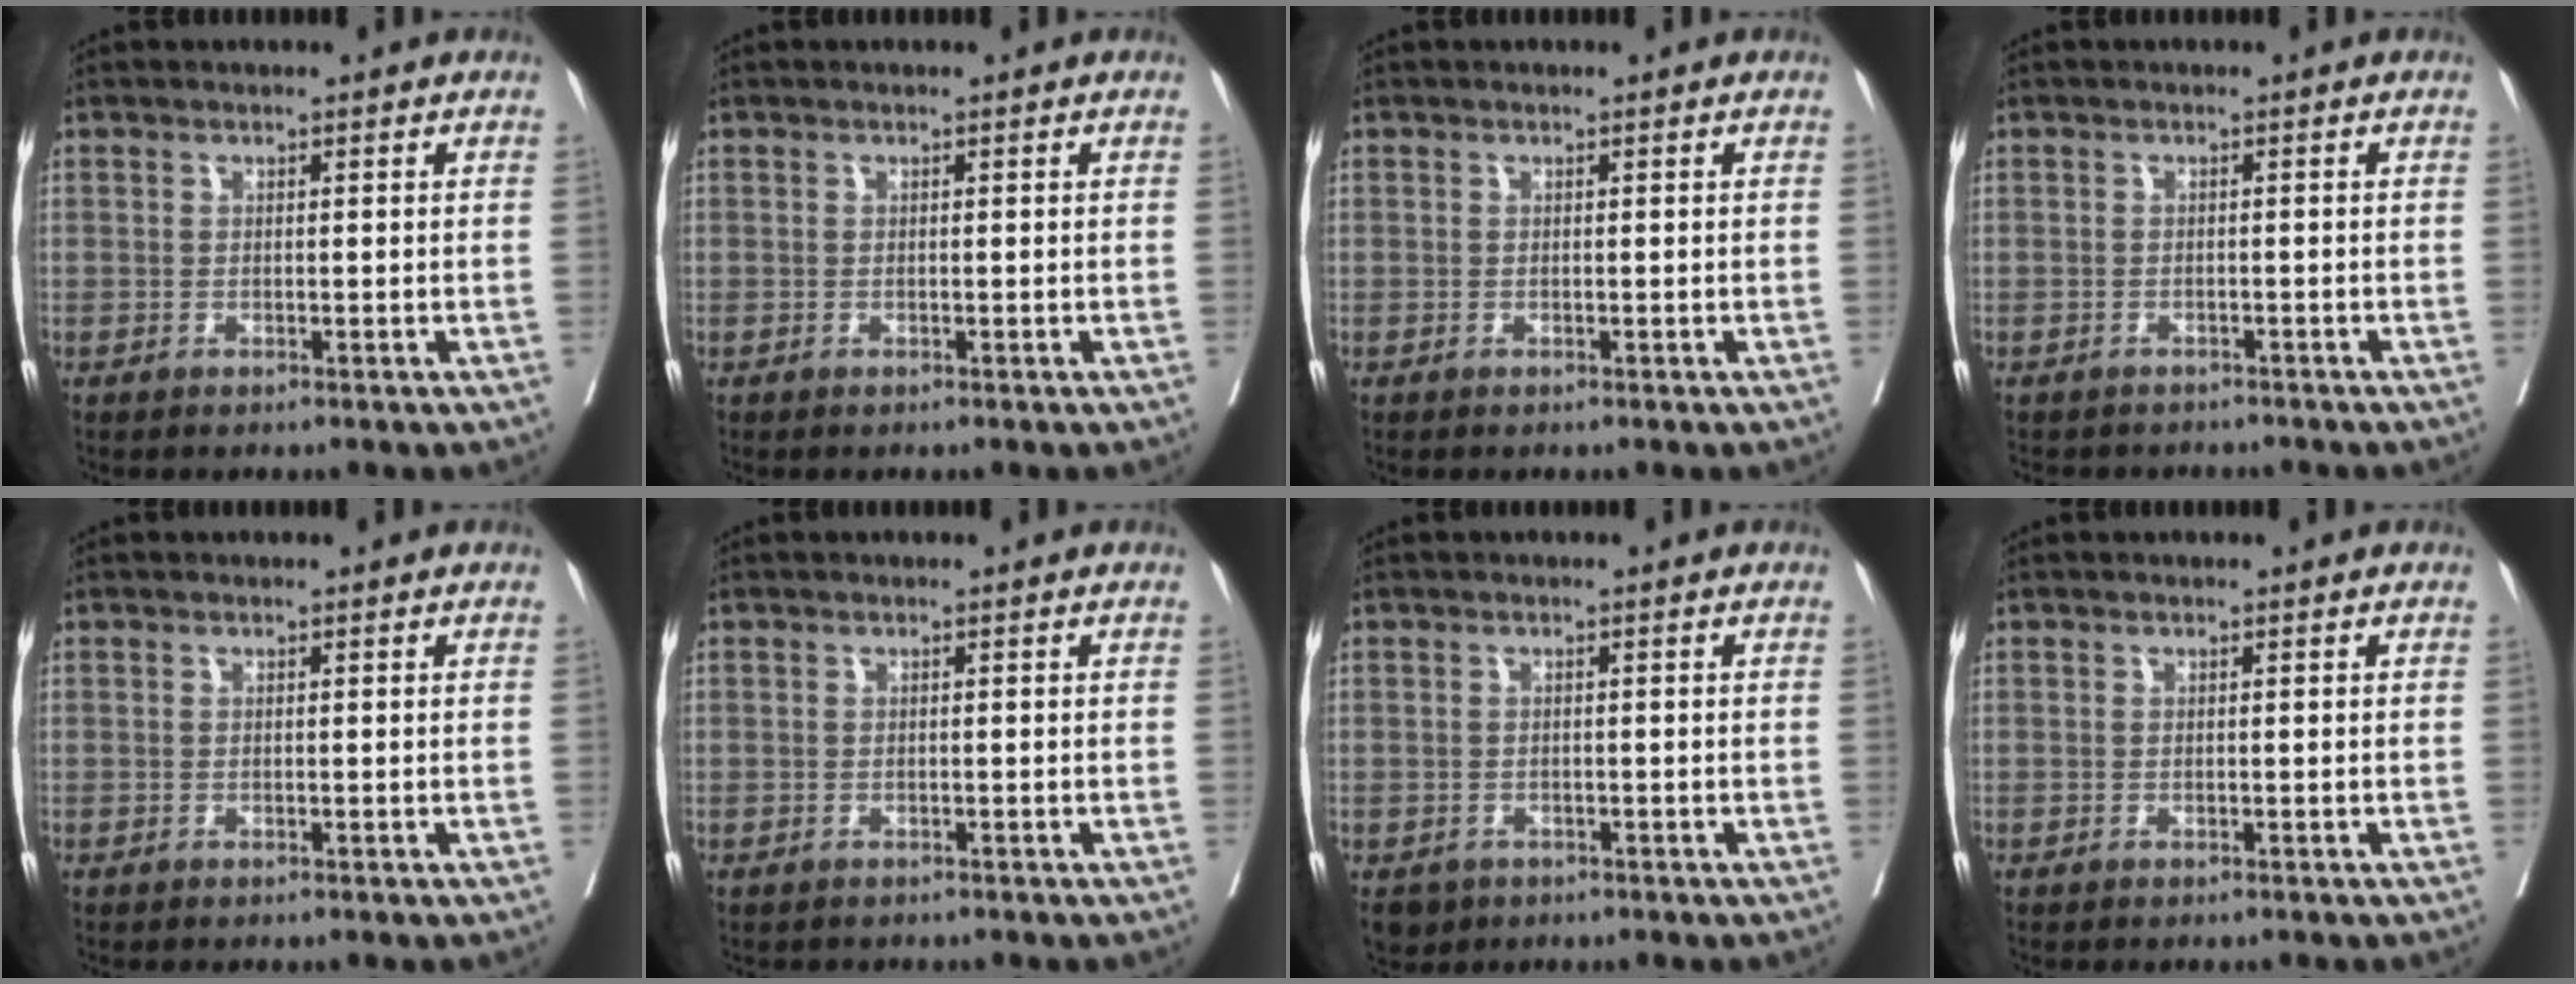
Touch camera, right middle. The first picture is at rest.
{"total": 0.0}
{"total": 0.0}
{"total": 5.4, "force": [-4.8, 2.3, 0.7], "torque": [-0.008, -0.001, -0.060]}
{"total": 0.0}
{"total": 1.5, "force": [-1.3, 0.7, -0.1], "torque": [-0.008, 0.000, -0.023]}
{"total": 3.2, "force": [-2.1, 2.3, 0.6], "torque": [-0.005, 0.000, -0.032]}
{"total": 0.5, "force": [-0.5, 0.1, 0.1], "torque": [-0.001, 0.000, -0.009]}